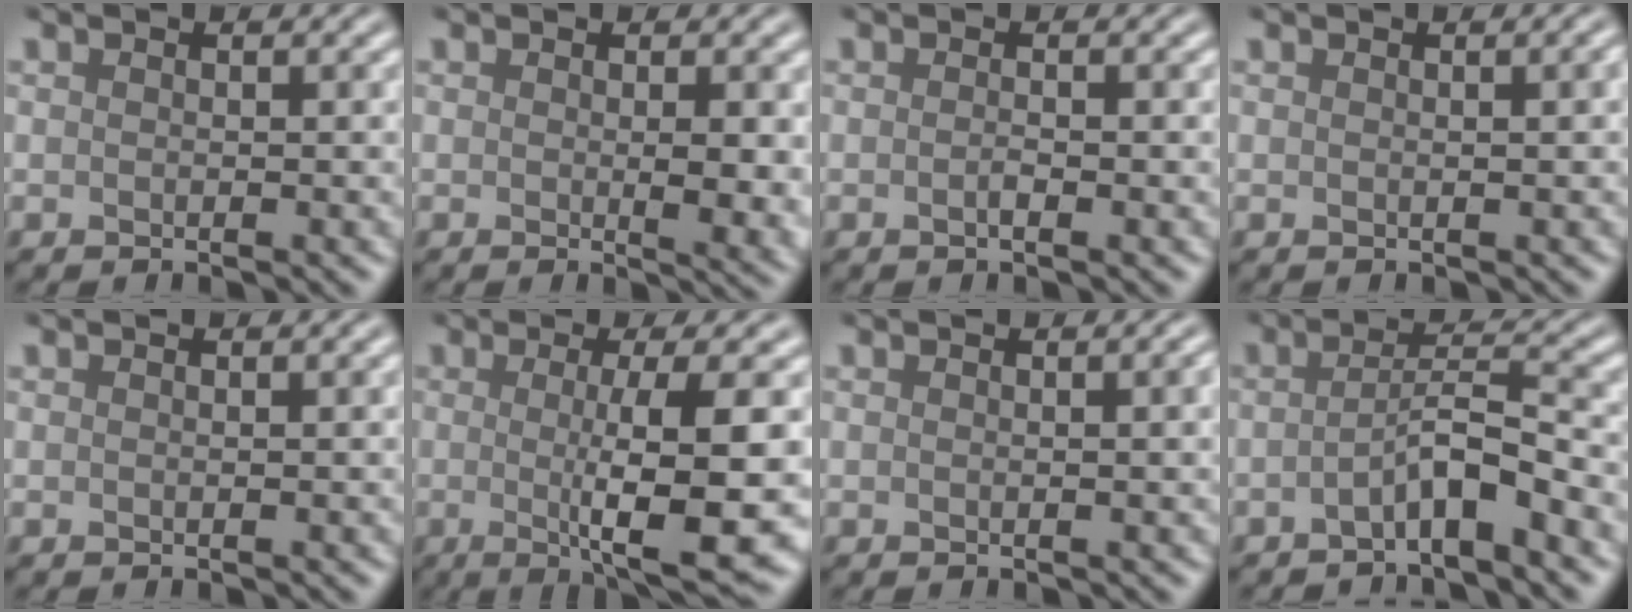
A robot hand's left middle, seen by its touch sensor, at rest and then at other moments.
{"total": 3.0, "force": [0.1, 0.6, 3.0], "torque": [-0.039, -0.003, 0.007]}
{"total": 0.8, "force": [-0.2, 0.2, 0.7], "torque": [-0.009, 0.003, -0.002]}
{"total": 2.1, "force": [0.4, 0.9, 1.9], "torque": [-0.008, 0.008, -0.002]}
{"total": 0.8, "force": [0.2, 0.3, 0.7], "torque": [-0.007, 0.001, 0.000]}
{"total": 9.6, "force": [-0.8, 2.0, 9.4], "torque": [-0.122, -0.012, -0.008]}
{"total": 2.5, "force": [0.4, 1.0, 2.2], "torque": [-0.012, 0.009, -0.002]}
{"total": 3.4, "force": [-1.6, 0.3, 3.0], "torque": [-0.054, 0.019, -0.035]}